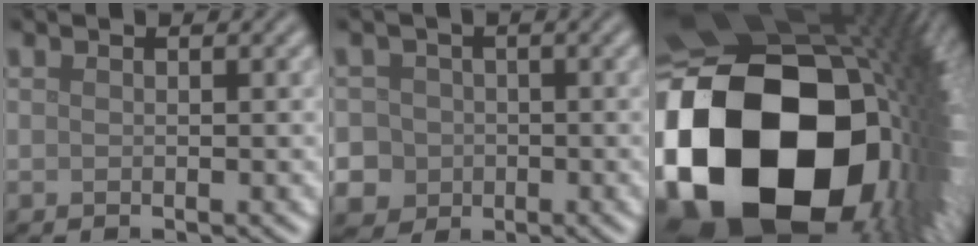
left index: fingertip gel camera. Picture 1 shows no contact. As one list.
[{"total": 7.6, "force": [-1.5, 7.2, 1.9], "torque": [-0.039, 0.007, -0.056]}, {"total": 23.7, "force": [-4.8, 16.5, 16.4], "torque": [-0.331, -0.073, -0.060]}]